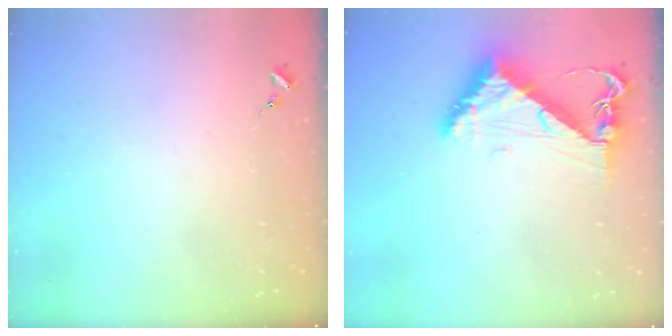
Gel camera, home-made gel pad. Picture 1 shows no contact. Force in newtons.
{"total": 8.3, "press": 8.2, "slide": 1.0}